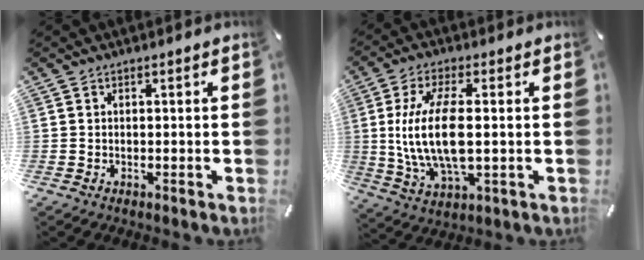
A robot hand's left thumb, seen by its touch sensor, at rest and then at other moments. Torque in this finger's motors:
{"motor_torque": [2.52, 2.49, 2.14, -0.33, 0.55]}